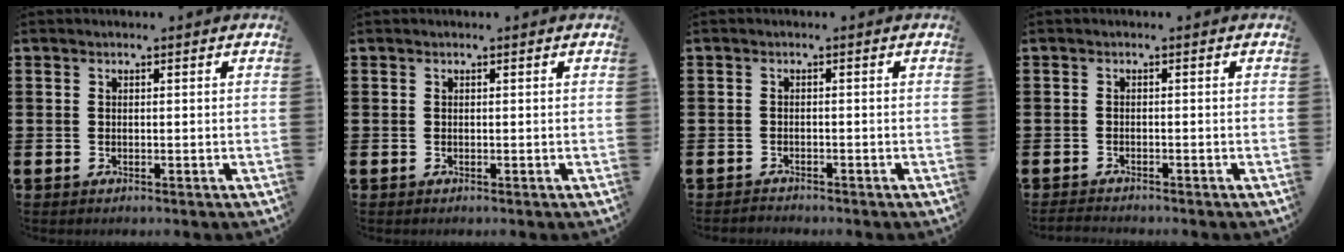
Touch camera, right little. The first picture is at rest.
{"total": 0.0}
{"total": 0.8, "force": [-0.8, 0.1, -0.1], "torque": [-0.002, 0.002, -0.017]}
{"total": 1.0, "force": [-1.0, 0.1, 0.1], "torque": [-0.005, 0.000, -0.021]}